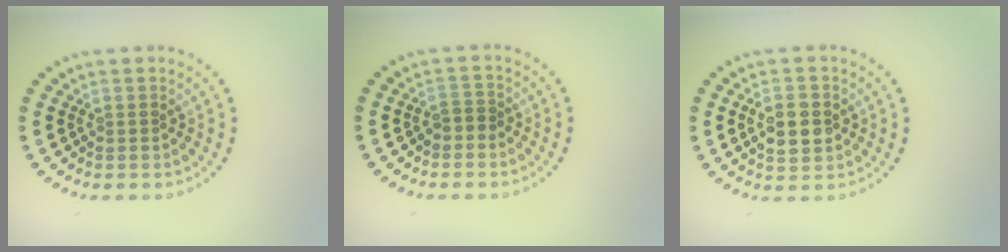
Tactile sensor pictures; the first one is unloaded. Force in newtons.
{"total": 1.2, "press": 1.0, "slide": 0.7}
{"total": 3.0, "press": 3.0, "slide": 0.1}